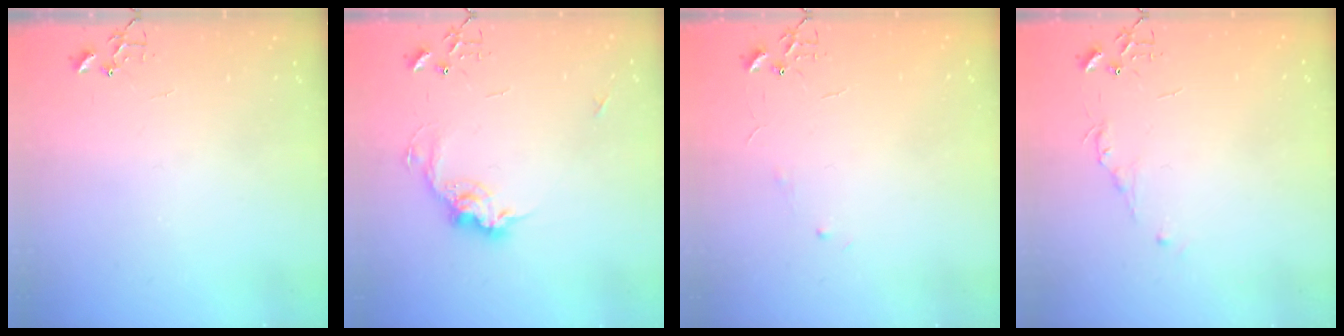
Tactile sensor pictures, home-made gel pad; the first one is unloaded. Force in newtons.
{"total": 10.8, "press": 10.8, "slide": 0.5}
{"total": 3.4, "press": 3.4, "slide": 0.6}
{"total": 4.4, "press": 4.3, "slide": 0.6}